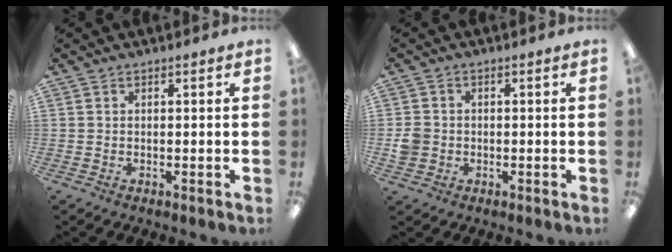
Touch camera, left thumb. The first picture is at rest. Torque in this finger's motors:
{"motor_torque": [-0.26, 0.32, 0.30, -0.23, 0.00]}